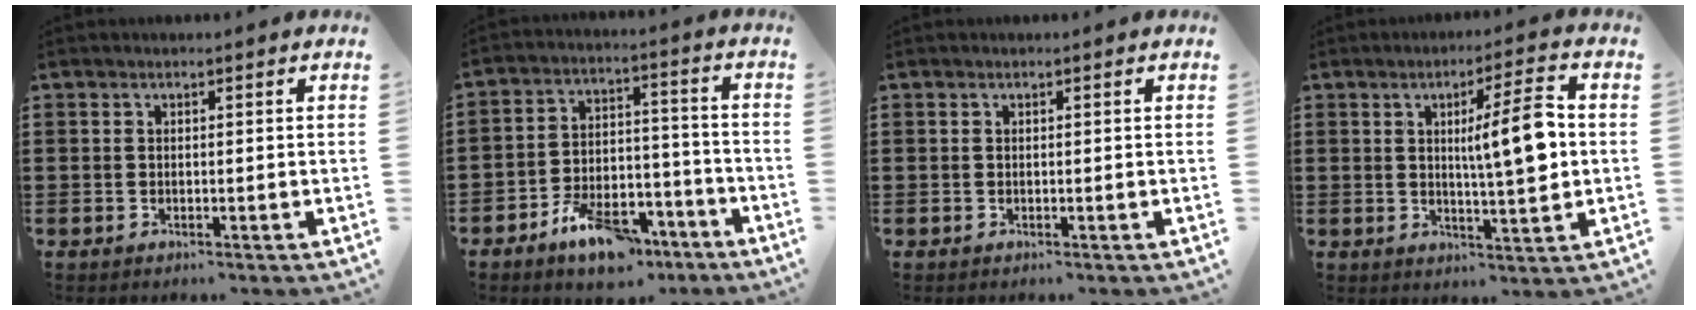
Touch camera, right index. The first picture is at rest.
{"total": 8.8, "force": [-6.5, 4.1, 4.4], "torque": [-0.073, 0.027, -0.115]}
{"total": 0.0}
{"total": 8.9, "force": [1.0, 1.4, 8.7], "torque": [-0.135, -0.008, 0.007]}